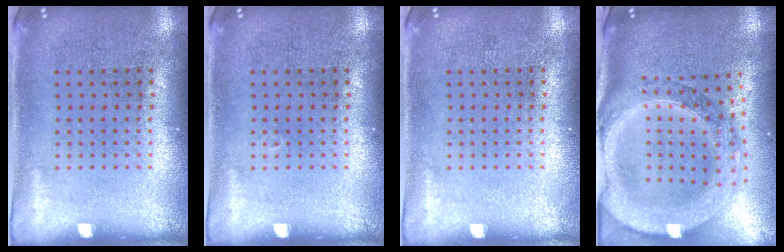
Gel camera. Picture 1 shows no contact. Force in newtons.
{"total": 0.0}
{"total": 0.0}
{"total": 3.5, "press": 2.8, "slide": 2.0}